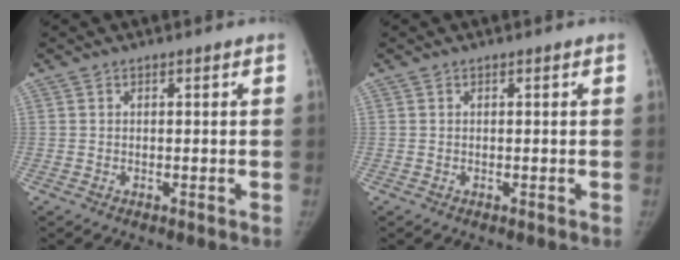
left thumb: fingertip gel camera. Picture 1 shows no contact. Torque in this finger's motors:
{"motor_torque": [0.10, 0.00, 0.17, -0.03, 0.02]}